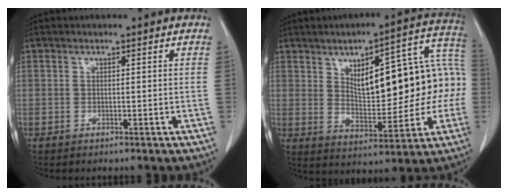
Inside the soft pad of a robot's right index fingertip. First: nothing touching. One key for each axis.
{"total": 18.2, "fx": 2.0, "fy": 7.0, "fz": 16.7, "tx": -0.221, "ty": 0.043, "tz": 0.039}